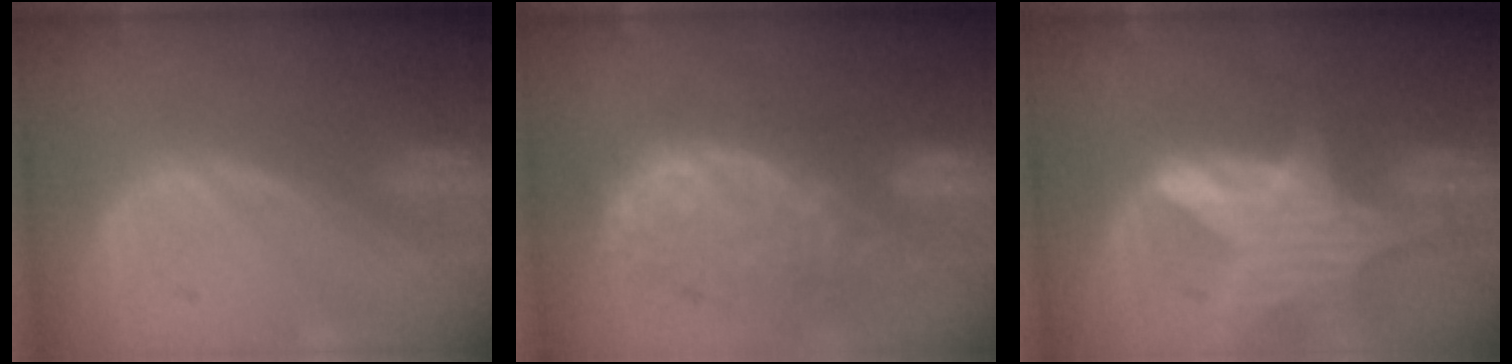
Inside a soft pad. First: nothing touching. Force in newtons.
{"total": 11.2, "press": 9.6, "slide": 5.7}
{"total": 8.1, "press": 7.3, "slide": 3.6}